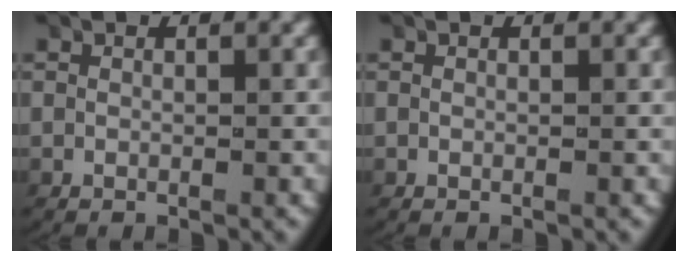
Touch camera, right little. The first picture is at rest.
{"total": 0.0}